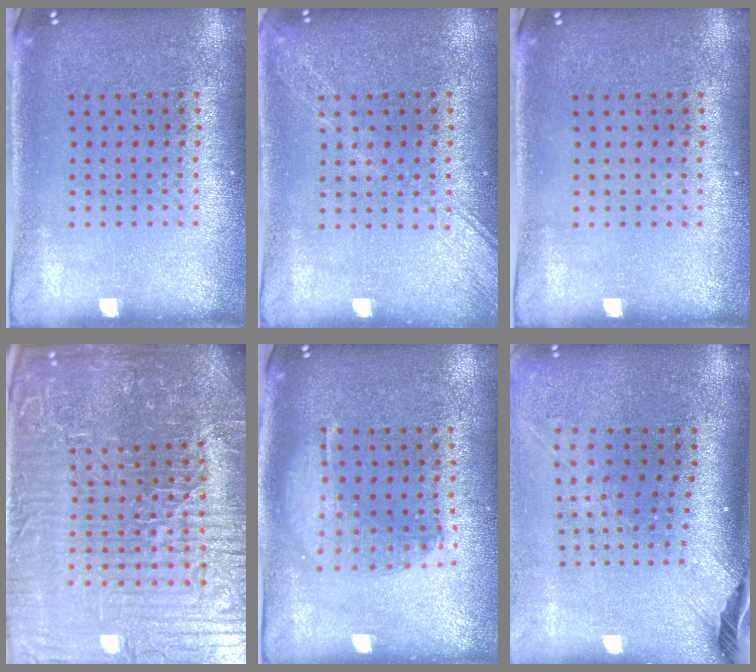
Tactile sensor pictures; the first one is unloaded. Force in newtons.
{"total": 2.6, "press": 2.6, "slide": 0.3}
{"total": 0.0}
{"total": 7.1, "press": 6.5, "slide": 2.9}
{"total": 1.3, "press": 1.3, "slide": 0.4}
{"total": 2.5, "press": 1.8, "slide": 1.7}